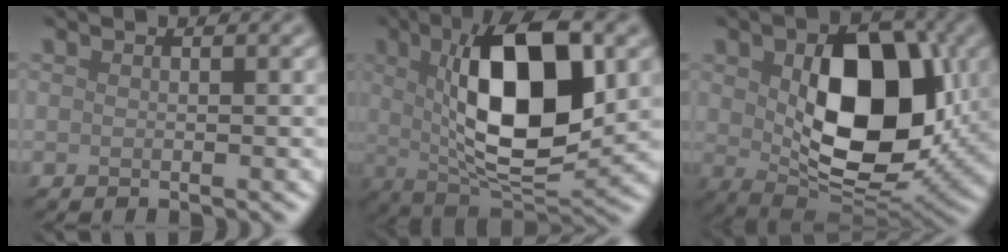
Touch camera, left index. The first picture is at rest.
{"total": 12.0, "force": [1.8, 4.6, 11.0], "torque": [-0.178, 0.005, 0.028]}
{"total": 11.6, "force": [0.9, 7.1, 9.1], "torque": [-0.140, -0.013, 0.028]}